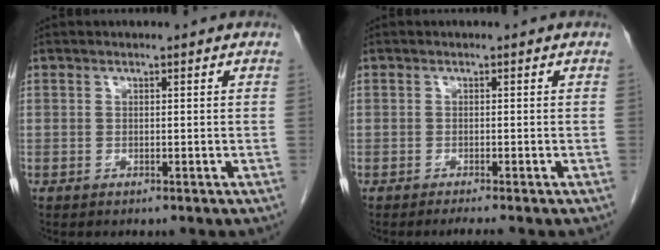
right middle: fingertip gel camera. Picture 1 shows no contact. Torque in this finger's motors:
{"motor_torque": [0.07, -0.04, -0.01, 0.00]}